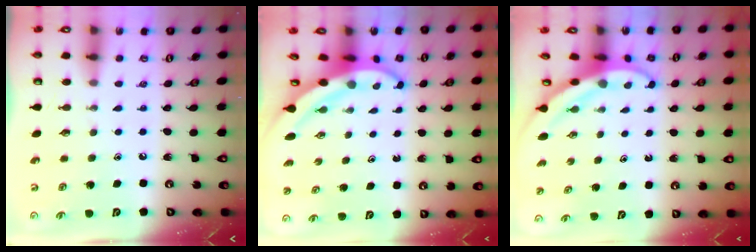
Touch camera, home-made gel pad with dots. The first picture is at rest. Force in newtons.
{"total": 5.7, "press": 5.7, "slide": 0.2}
{"total": 3.9, "press": 3.9, "slide": 0.5}